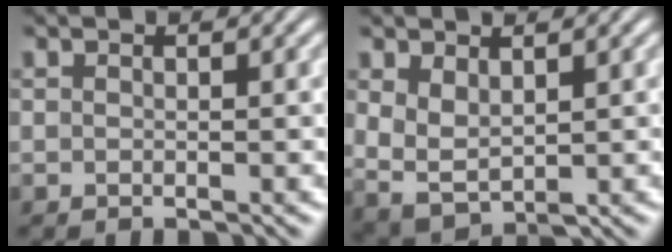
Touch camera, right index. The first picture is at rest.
{"total": 5.7, "force": [0.0, 4.8, 3.0], "torque": [-0.091, -0.030, 0.010]}